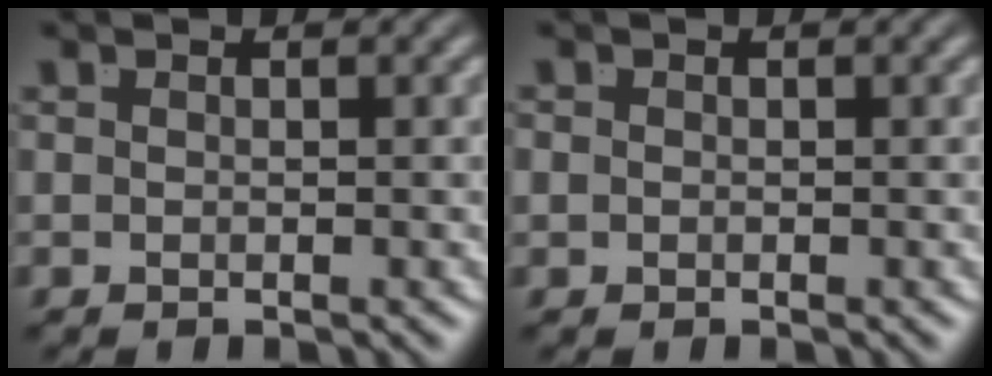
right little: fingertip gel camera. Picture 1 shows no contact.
{"total": 0.7, "force": [-0.1, 0.7, 0.2], "torque": [-0.009, -0.008, 0.001]}